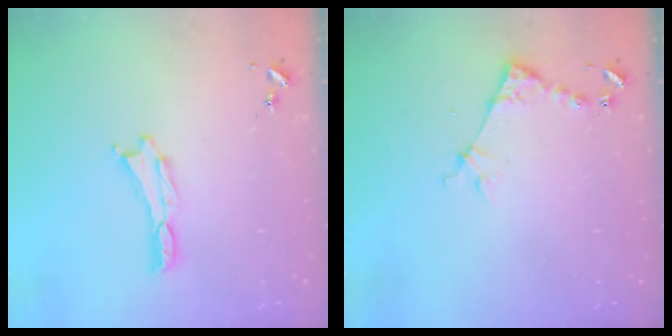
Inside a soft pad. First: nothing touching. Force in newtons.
{"total": 3.8, "press": 3.8, "slide": 0.4}